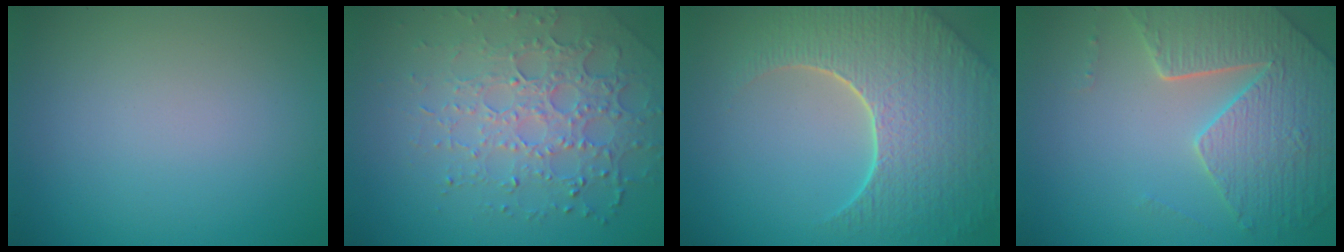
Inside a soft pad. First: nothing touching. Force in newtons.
{"total": 5.2, "press": 4.3, "slide": 2.8}
{"total": 8.8, "press": 6.1, "slide": 6.4}
{"total": 6.1, "press": 5.0, "slide": 3.4}